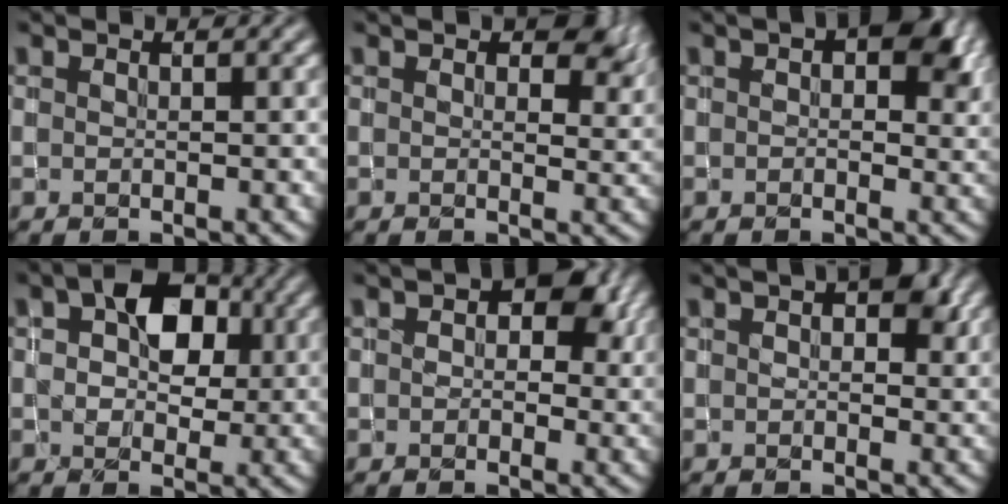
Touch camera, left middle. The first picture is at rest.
{"total": 3.6, "force": [1.8, 2.1, 2.3], "torque": [-0.031, -0.003, 0.027]}
{"total": 5.6, "force": [1.6, 3.3, 4.2], "torque": [-0.045, 0.005, 0.019]}
{"total": 5.9, "force": [1.3, 4.1, 4.1], "torque": [-0.065, 0.010, 0.009]}
{"total": 4.6, "force": [1.1, 3.2, 3.2], "torque": [-0.028, 0.002, 0.008]}
{"total": 3.5, "force": [1.0, 2.1, 2.5], "torque": [-0.028, 0.006, 0.014]}